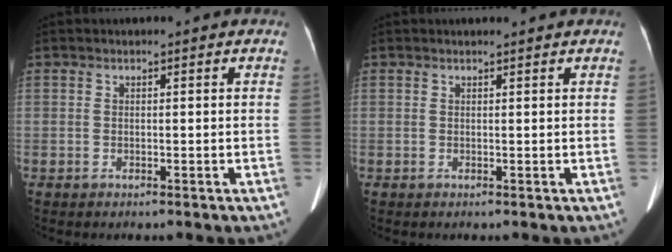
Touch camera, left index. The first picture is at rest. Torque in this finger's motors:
{"motor_torque": [-0.09, -0.27, -0.16, 0.00]}